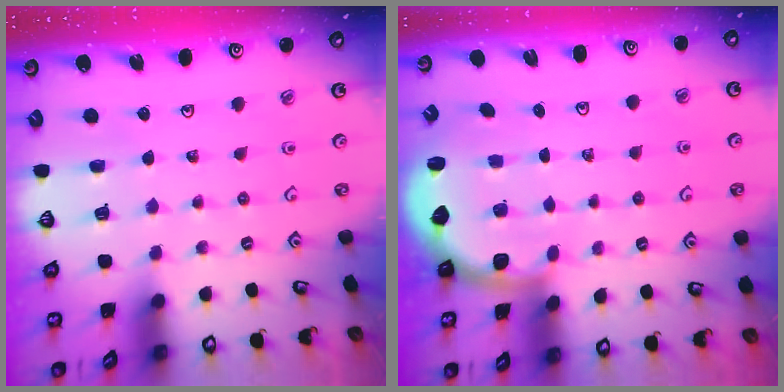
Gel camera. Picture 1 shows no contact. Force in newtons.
{"total": 3.5, "press": 3.3, "slide": 1.1}